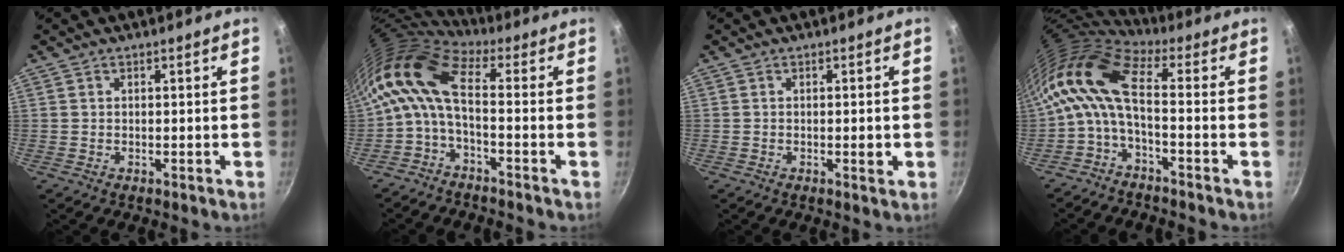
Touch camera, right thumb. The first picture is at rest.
{"total": 9.5, "force": [0.0, 3.8, 8.8], "torque": [-0.188, 0.019, -0.014]}
{"total": 1.6, "force": [-0.3, 0.4, 1.5], "torque": [-0.025, 0.000, -0.004]}
{"total": 11.0, "force": [-0.5, 4.1, 10.2], "torque": [-0.220, 0.019, -0.023]}